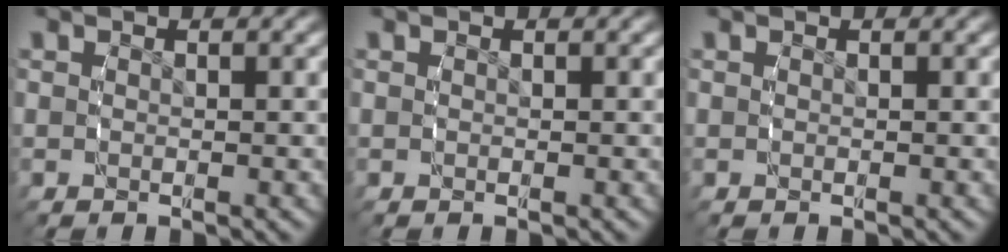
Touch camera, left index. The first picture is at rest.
{"total": 0.0}
{"total": 0.0}